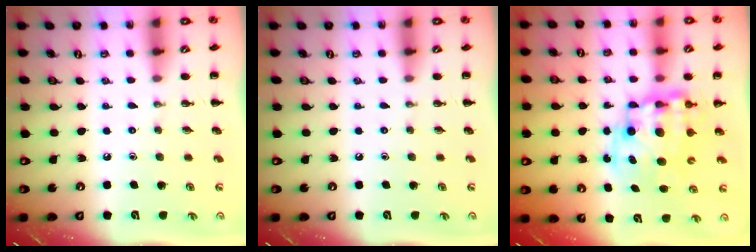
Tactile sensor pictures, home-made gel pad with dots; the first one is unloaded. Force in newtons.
{"total": 0.0}
{"total": 12.2, "press": 11.8, "slide": 3.0}